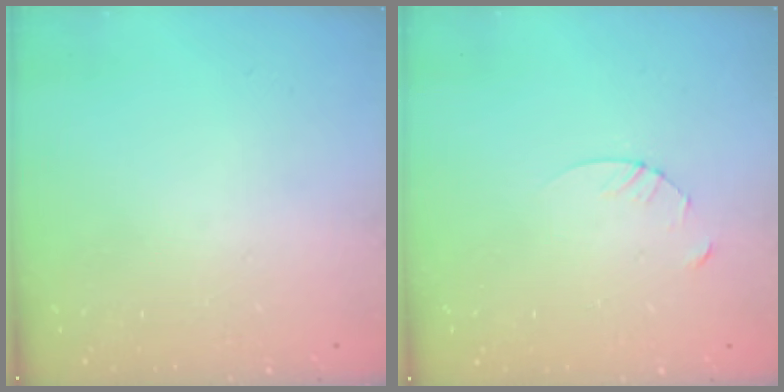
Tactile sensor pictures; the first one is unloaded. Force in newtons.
{"total": 3.2, "press": 3.2, "slide": 0.3}